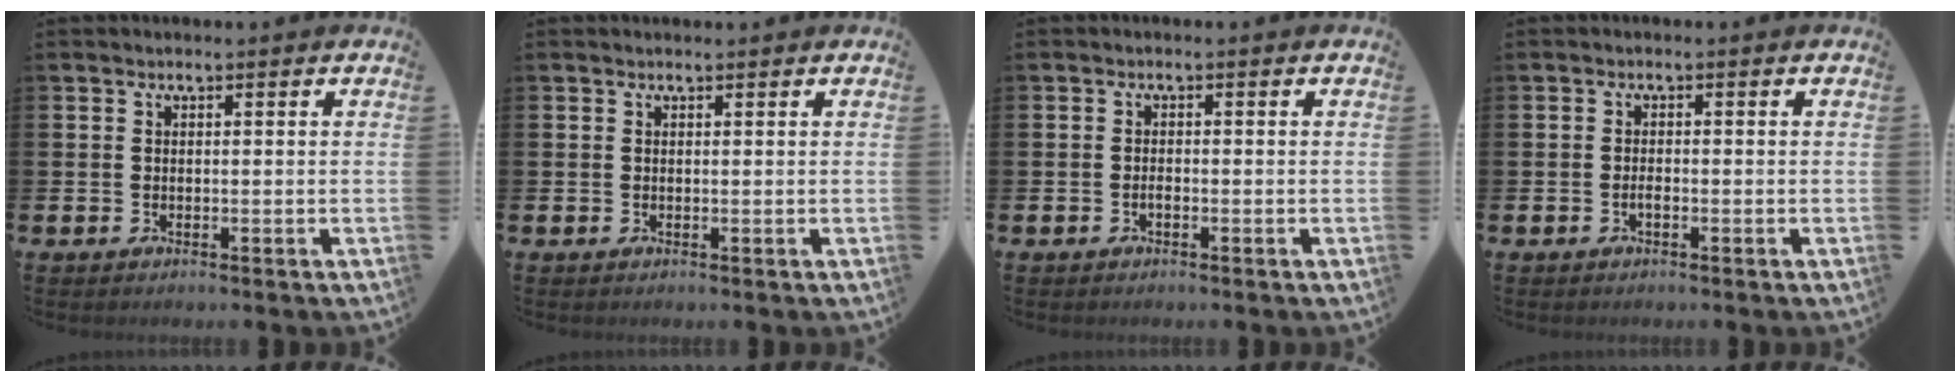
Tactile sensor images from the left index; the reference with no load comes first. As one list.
[{"total": 0.0}, {"total": 0.8, "force": [-0.4, 0.3, 0.6], "torque": [-0.008, -0.004, -0.009]}, {"total": 1.0, "force": [-0.5, 0.3, 0.8], "torque": [-0.020, 0.001, -0.009]}]